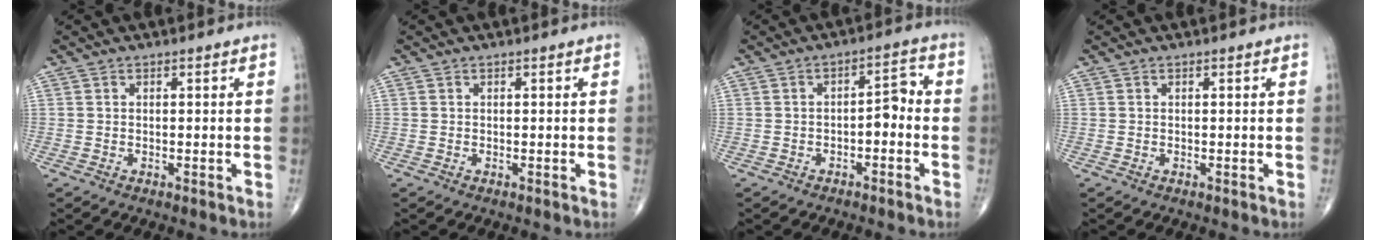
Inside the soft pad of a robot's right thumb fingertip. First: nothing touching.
{"total": 0.0}
{"total": 4.5, "force": [-1.3, 2.2, 3.7], "torque": [-0.039, 0.029, -0.024]}
{"total": 0.0}